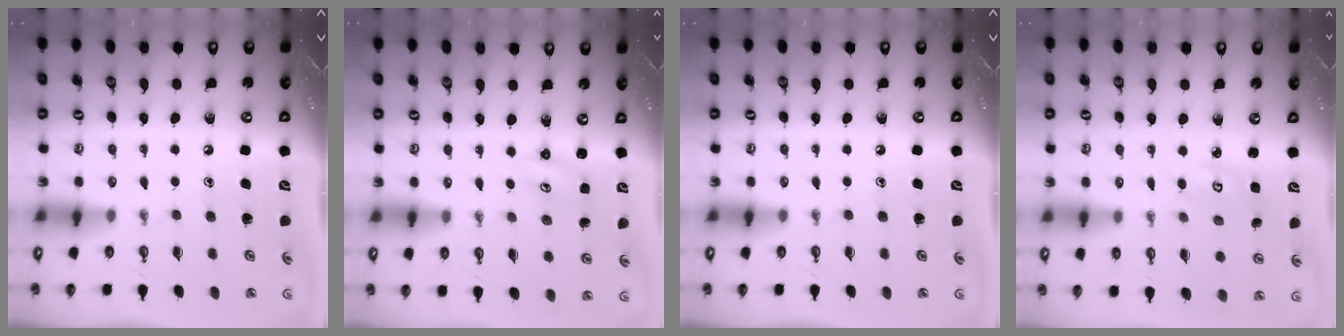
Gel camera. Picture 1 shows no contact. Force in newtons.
{"total": 2.3, "press": 2.3, "slide": 0.2}
{"total": 0.0}
{"total": 2.9, "press": 2.9, "slide": 0.1}